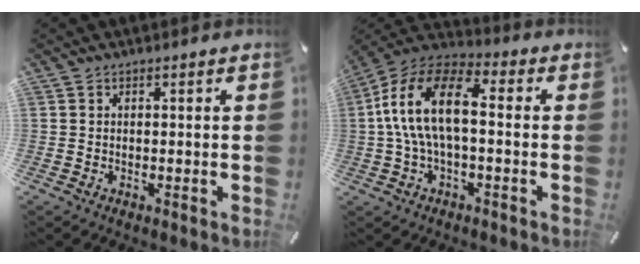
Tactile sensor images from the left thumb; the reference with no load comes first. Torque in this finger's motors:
{"motor_torque": [0.37, 1.44, 1.65, -1.12, 0.76]}